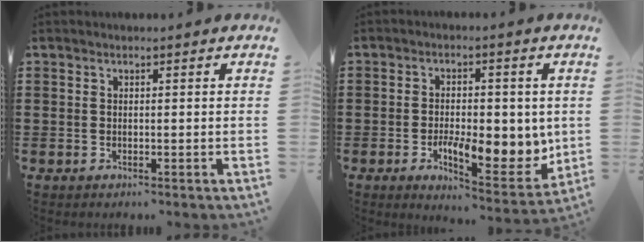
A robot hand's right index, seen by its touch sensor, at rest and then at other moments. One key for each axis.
{"total": 9.0, "fx": -1.7, "fy": 4.3, "fz": 7.7, "tx": -0.102, "ty": -0.008, "tz": -0.026}